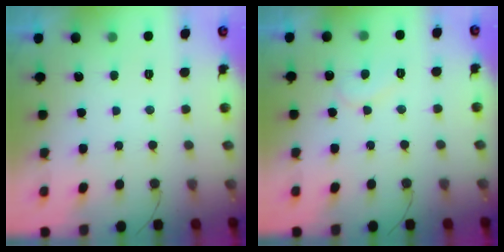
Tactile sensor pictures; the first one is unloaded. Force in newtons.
{"total": 6.5, "press": 6.5, "slide": 0.5}